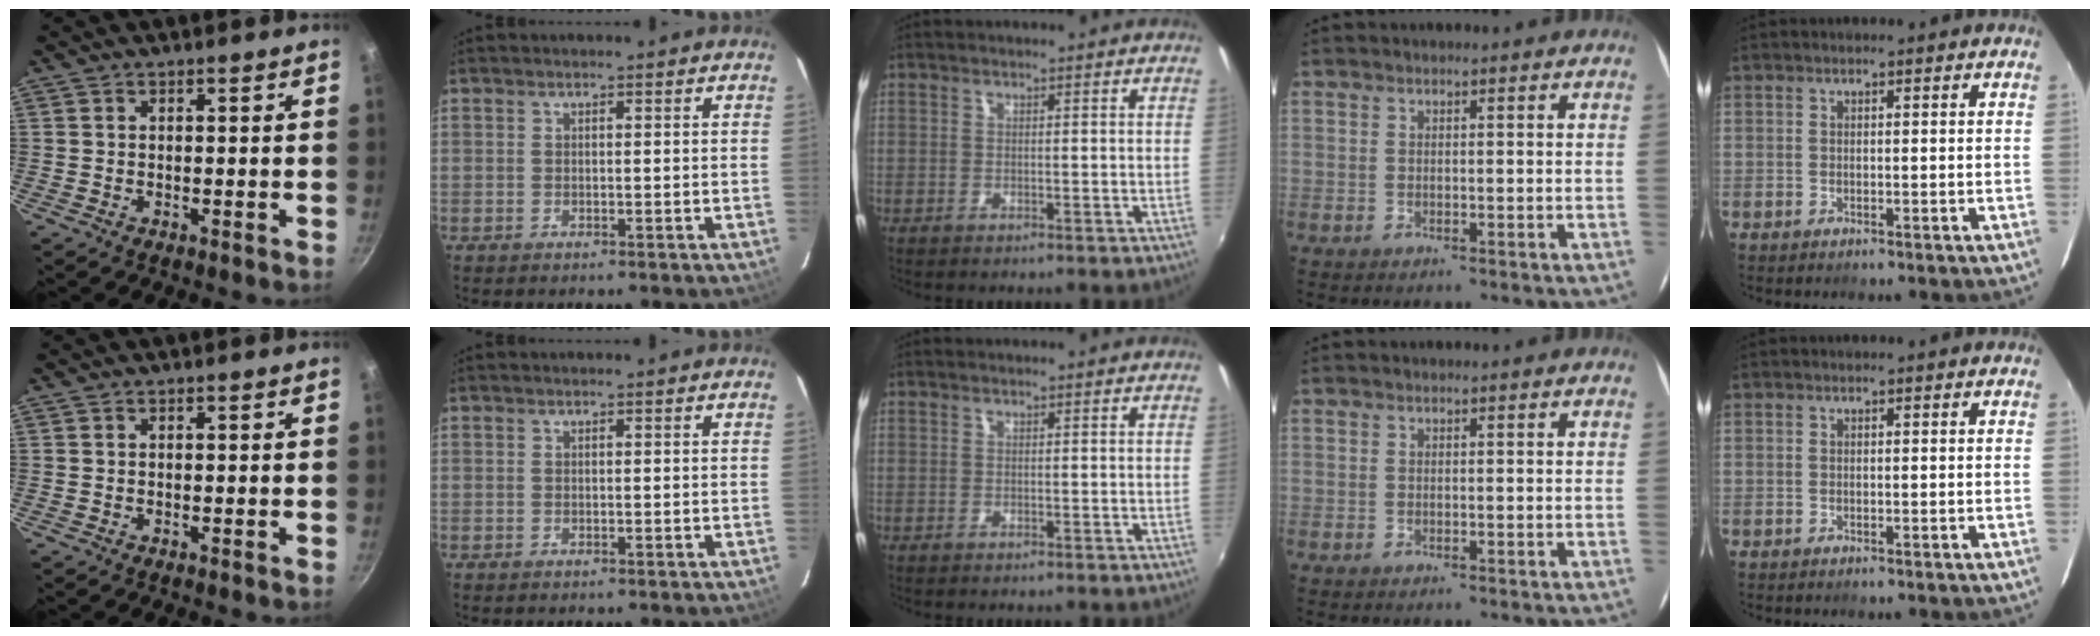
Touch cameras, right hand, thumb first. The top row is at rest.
{}